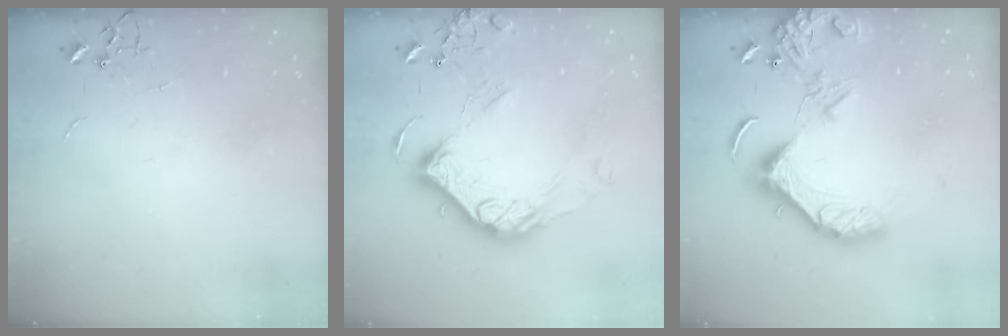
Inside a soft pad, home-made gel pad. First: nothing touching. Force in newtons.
{"total": 16.4, "press": 16.4, "slide": 0.9}
{"total": 15.6, "press": 15.2, "slide": 3.3}